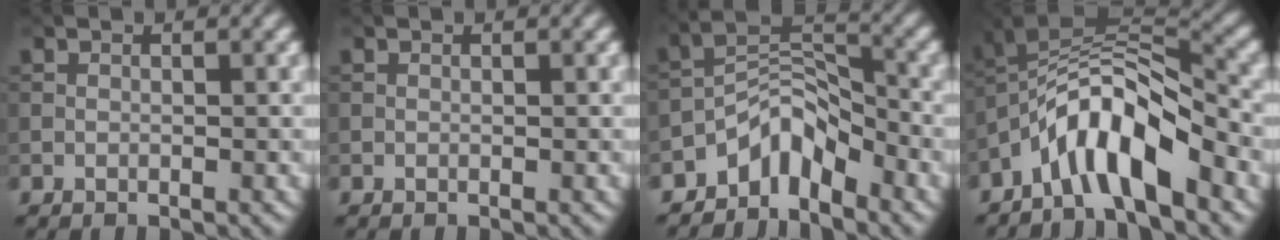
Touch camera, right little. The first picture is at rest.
{"total": 0.0}
{"total": 4.3, "force": [-3.3, 1.9, 2.0], "torque": [-0.020, 0.014, -0.068]}
{"total": 7.5, "force": [-4.3, 2.5, 5.7], "torque": [-0.089, 0.011, -0.085]}